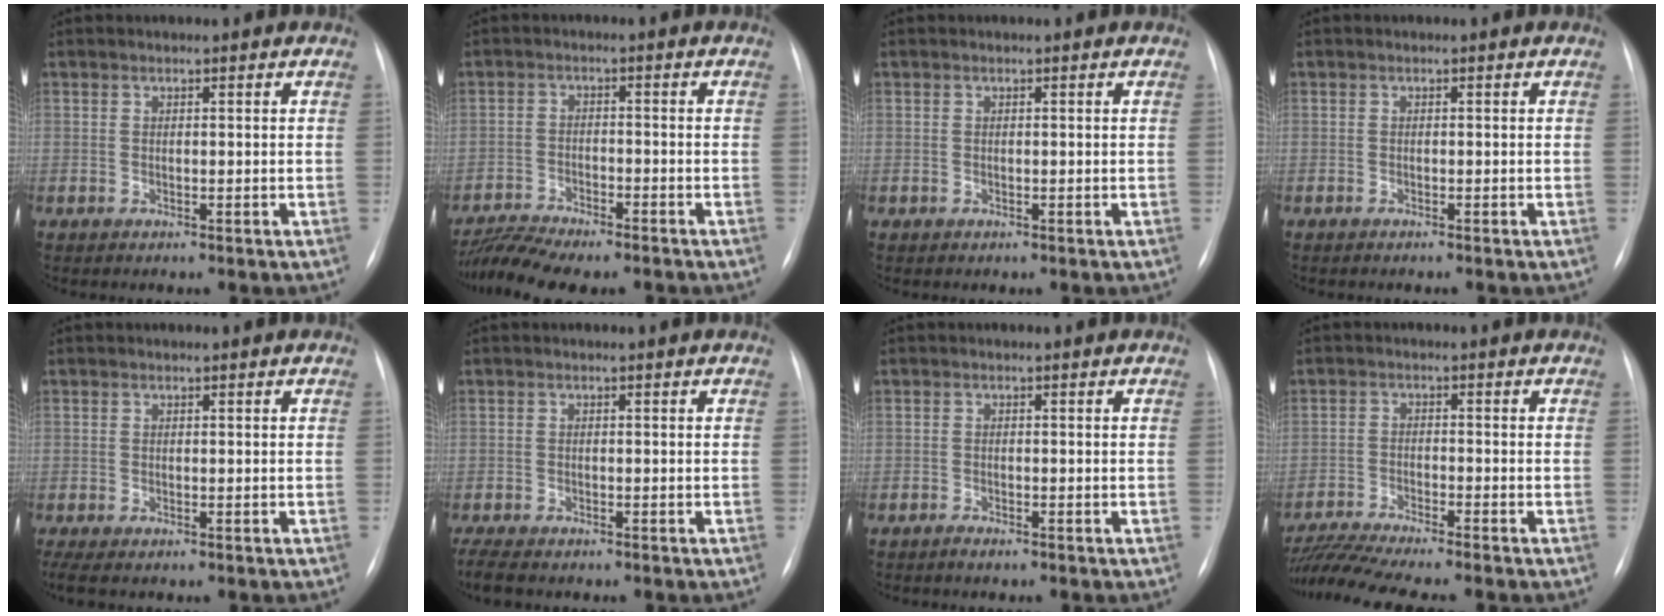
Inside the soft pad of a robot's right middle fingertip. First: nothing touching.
{"total": 9.3, "force": [-8.4, 1.2, 3.8], "torque": [-0.062, -0.003, -0.133]}
{"total": 0.0}
{"total": 0.6, "force": [-0.5, -0.1, 0.3], "torque": [-0.007, -0.002, -0.007]}
{"total": 3.1, "force": [-2.1, 1.1, 1.9], "torque": [-0.035, -0.009, -0.031]}
{"total": 4.3, "force": [-3.5, 1.3, 2.2], "torque": [-0.046, -0.013, -0.056]}
{"total": 0.9, "force": [-0.8, 0.2, 0.4], "torque": [-0.010, -0.002, -0.012]}
{"total": 10.3, "force": [-9.2, -1.0, 4.4], "torque": [-0.072, -0.018, -0.154]}